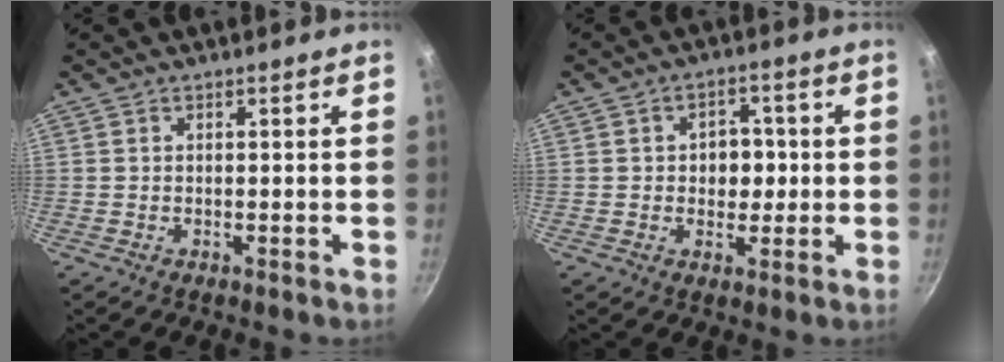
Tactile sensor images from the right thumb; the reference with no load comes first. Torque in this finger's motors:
{"motor_torque": [0.23, -0.09, 0.03, 0.47, 0.05]}